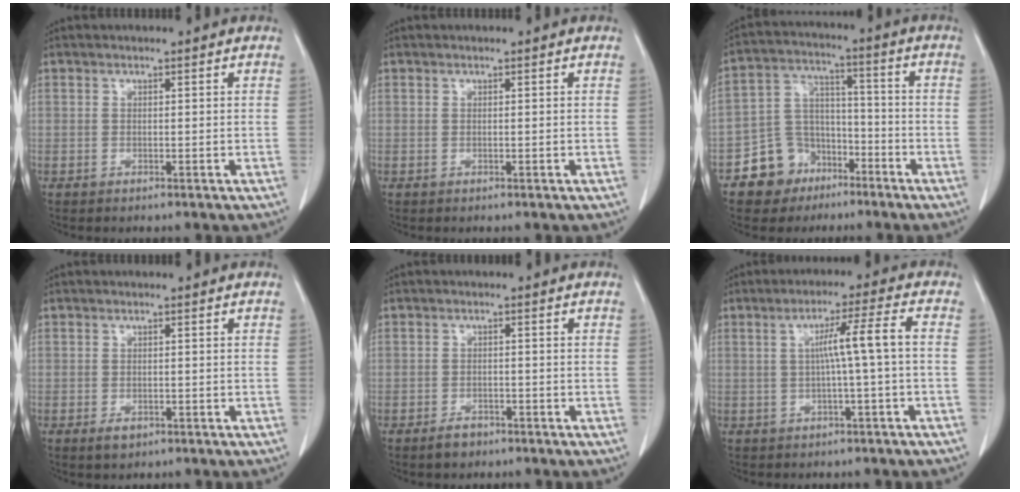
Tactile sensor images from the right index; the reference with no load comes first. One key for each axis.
{"total": 0.0}
{"total": 10.7, "fx": -6.2, "fy": 8.3, "fz": 2.6, "tx": -0.052, "ty": 0.039, "tz": -0.100}
{"total": 2.7, "fx": -1.3, "fy": 1.7, "fz": 1.7, "tx": -0.028, "ty": -0.001, "tz": -0.010}
{"total": 3.2, "fx": -2.2, "fy": 1.9, "fz": 1.4, "tx": -0.025, "ty": 0.002, "tz": -0.029}
{"total": 6.6, "fx": -0.1, "fy": -0.6, "fz": 6.6, "tx": -0.111, "ty": 0.016, "tz": 0.003}